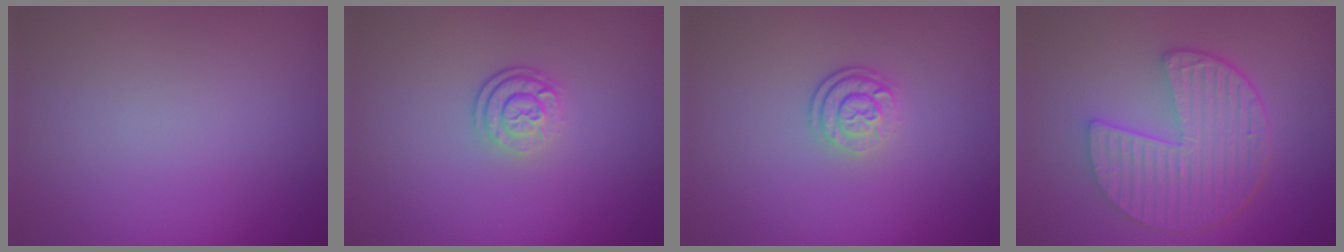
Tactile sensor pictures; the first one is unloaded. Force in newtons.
{"total": 2.7, "press": 2.0, "slide": 1.8}
{"total": 2.7, "press": 2.0, "slide": 1.8}
{"total": 6.2, "press": 4.7, "slide": 4.0}